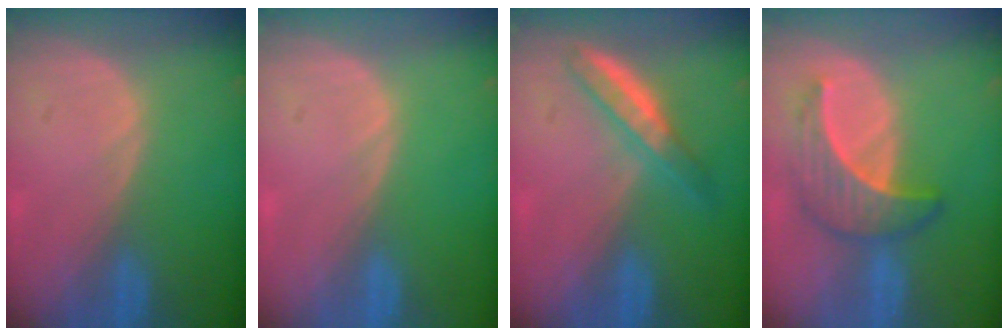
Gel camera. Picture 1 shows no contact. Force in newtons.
{"total": 0.0}
{"total": 4.7, "press": 4.4, "slide": 1.4}
{"total": 6.9, "press": 6.3, "slide": 2.9}